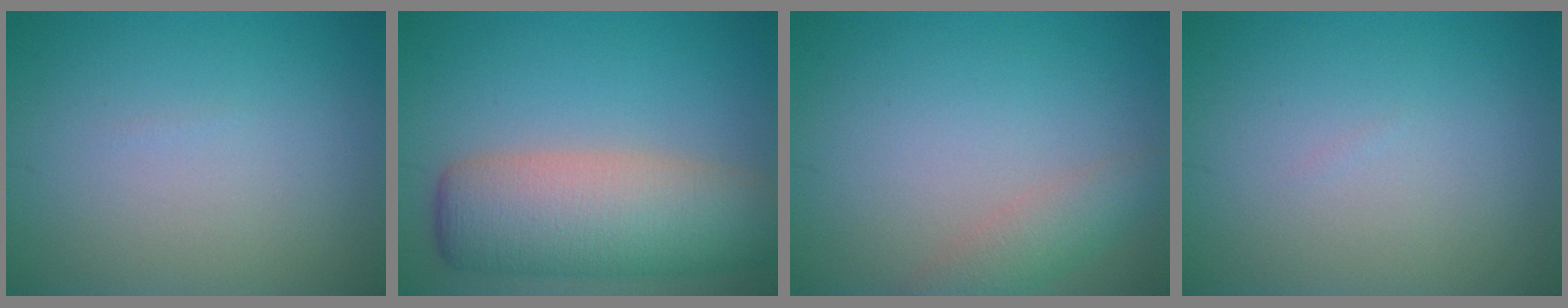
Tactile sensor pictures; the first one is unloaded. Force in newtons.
{"total": 9.4, "press": 9.3, "slide": 0.5}
{"total": 2.6, "press": 2.6, "slide": 0.1}
{"total": 0.0}